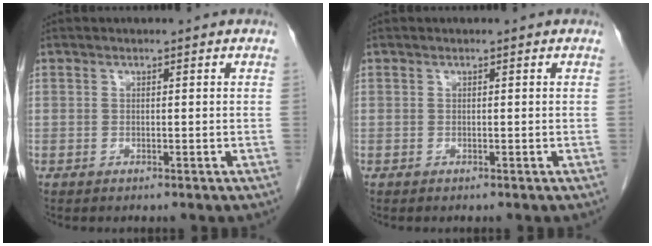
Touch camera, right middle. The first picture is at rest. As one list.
[{"total": 0.0}]